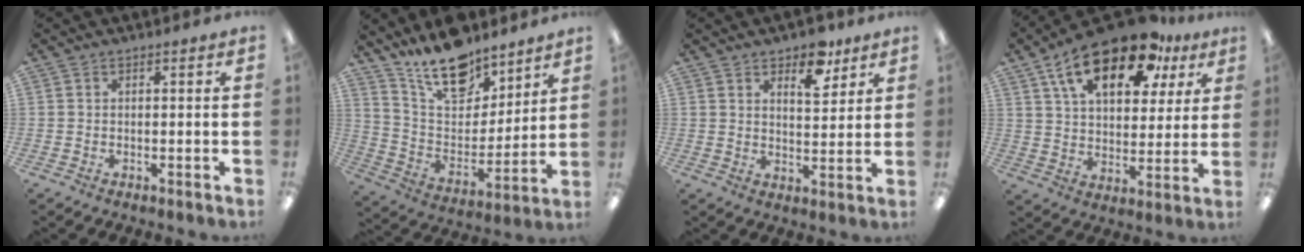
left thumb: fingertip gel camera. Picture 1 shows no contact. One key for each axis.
{"total": 17.1, "fx": 13.4, "fy": 7.9, "fz": 7.2, "tx": -0.133, "ty": -0.085, "tz": 0.242}
{"total": 8.0, "fx": 5.8, "fy": 3.9, "fz": 4.0, "tx": -0.030, "ty": -0.034, "tz": 0.095}
{"total": 19.7, "fx": 11.9, "fy": 9.7, "fz": 12.4, "tx": -0.208, "ty": -0.054, "tz": 0.203}